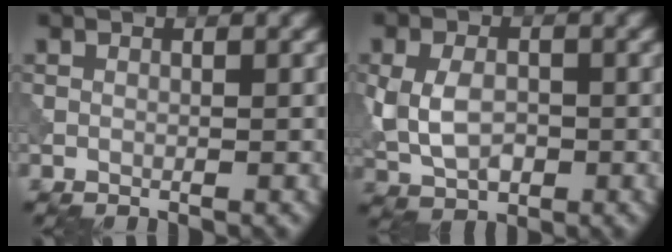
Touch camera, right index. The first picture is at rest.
{"total": 5.1, "force": [-0.4, 3.4, 3.7], "torque": [-0.085, -0.006, -0.009]}